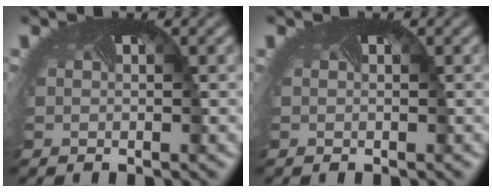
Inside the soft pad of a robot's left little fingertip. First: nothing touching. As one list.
[{"total": 0.0}]